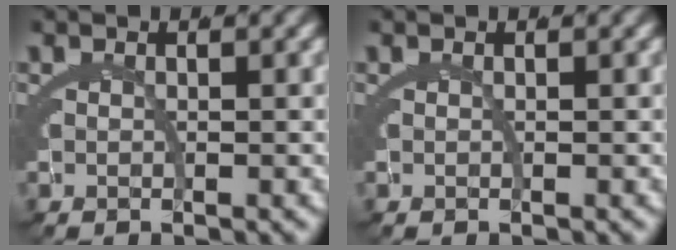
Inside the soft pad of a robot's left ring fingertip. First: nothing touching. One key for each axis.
{"total": 0.0}